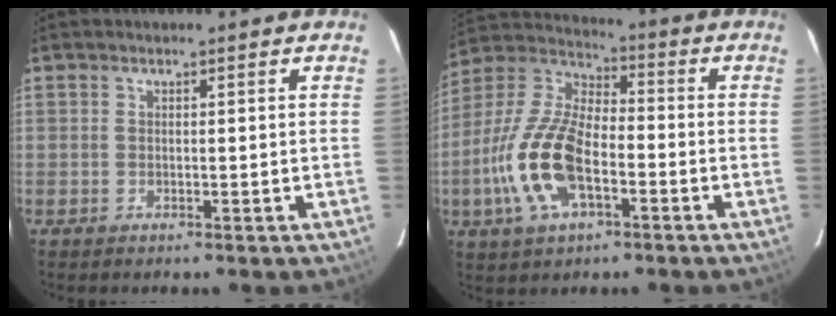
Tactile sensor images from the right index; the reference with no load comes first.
{"total": 16.3, "force": [-5.5, 7.5, 13.4], "torque": [-0.294, -0.002, -0.108]}